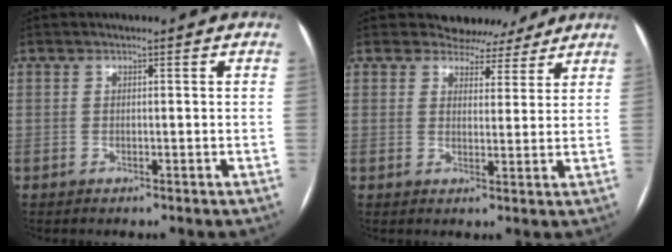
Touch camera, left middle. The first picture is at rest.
{"total": 5.8, "force": [5.1, 2.7, -0.1], "torque": [0.009, 0.001, 0.058]}